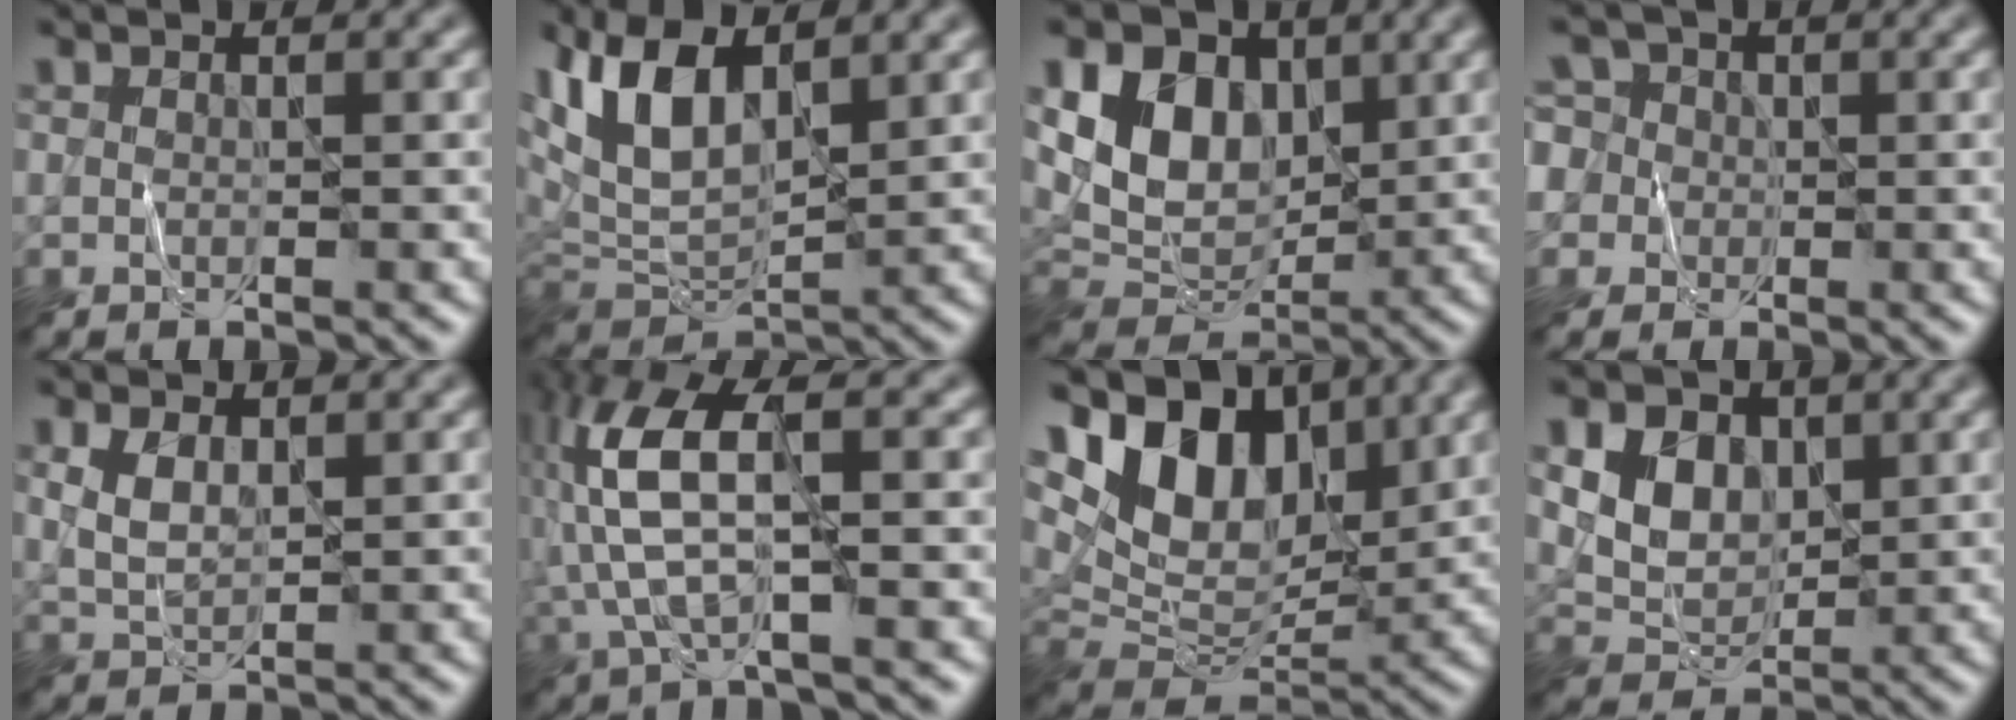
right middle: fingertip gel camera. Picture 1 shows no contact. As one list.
[{"total": 9.2, "force": [4.4, 4.4, 6.8], "torque": [-0.157, 0.011, 0.079]}, {"total": 7.9, "force": [2.4, 5.7, 4.8], "torque": [-0.094, -0.006, 0.039]}, {"total": 6.6, "force": [1.1, 6.0, 2.6], "torque": [-0.050, 0.043, -0.026]}, {"total": 2.7, "force": [1.1, 1.6, 1.9], "torque": [-0.047, 0.000, 0.027]}, {"total": 9.0, "force": [0.1, 3.6, 8.2], "torque": [-0.202, 0.021, -0.004]}, {"total": 10.0, "force": [5.0, 6.0, 6.3], "torque": [-0.107, -0.003, 0.089]}, {"total": 4.8, "force": [1.5, 3.6, 2.8], "torque": [-0.060, -0.004, 0.028]}]